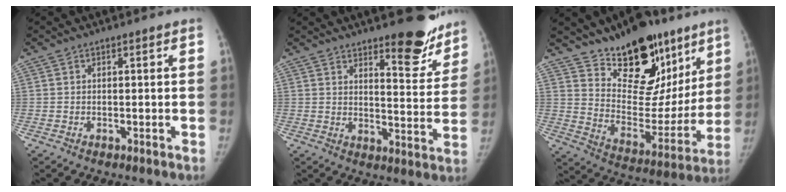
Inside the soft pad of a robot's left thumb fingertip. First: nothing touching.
{"total": 12.1, "force": [9.2, 3.8, 7.0], "torque": [-0.045, -0.070, 0.123]}
{"total": 22.7, "force": [15.0, 12.0, 12.1], "torque": [-0.120, -0.084, 0.236]}